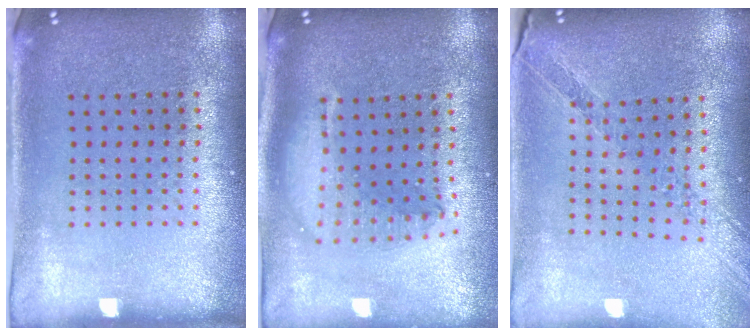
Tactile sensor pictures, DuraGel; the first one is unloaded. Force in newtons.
{"total": 1.9, "press": 1.6, "slide": 1.2}
{"total": 1.1, "press": 1.1, "slide": 0.2}